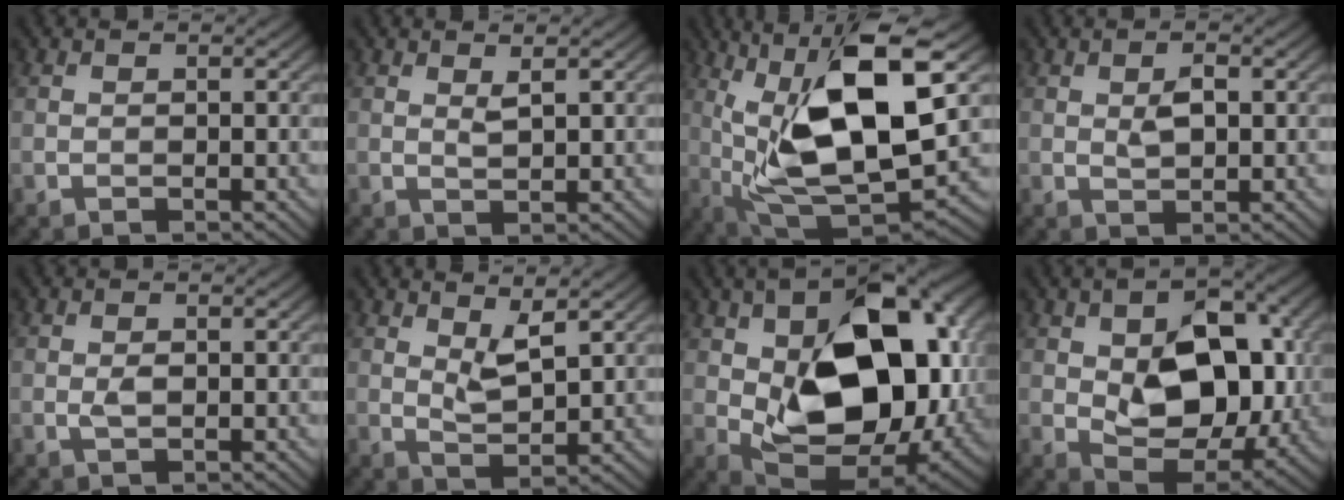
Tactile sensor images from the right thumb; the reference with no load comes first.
{"total": 1.5, "force": [0.9, 0.2, 1.2], "torque": [-0.028, -0.004, 0.018]}
{"total": 17.1, "force": [3.3, 6.4, 15.5], "torque": [-0.286, 0.006, 0.057]}
{"total": 2.4, "force": [0.5, 1.2, 2.1], "torque": [-0.038, -0.002, 0.009]}
{"total": 1.4, "force": [-0.1, 0.7, 1.3], "torque": [-0.024, 0.000, -0.002]}
{"total": 4.0, "force": [2.2, 1.3, 3.1], "torque": [-0.069, -0.010, 0.043]}
{"total": 18.9, "force": [1.0, 11.4, 15.1], "torque": [-0.236, -0.017, 0.019]}
{"total": 12.5, "force": [0.6, 7.9, 9.8], "torque": [-0.151, -0.006, 0.014]}